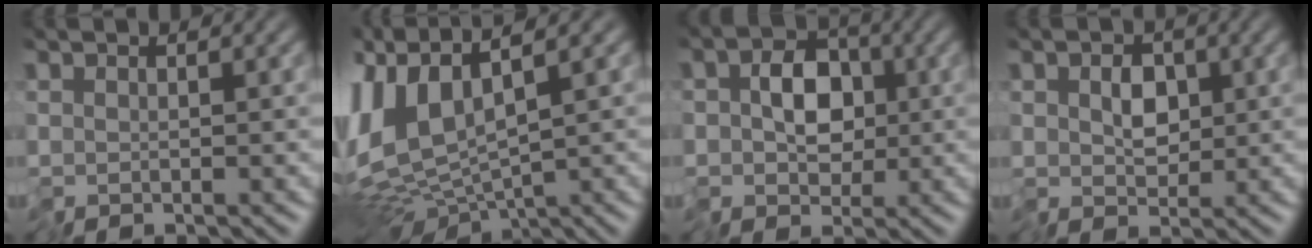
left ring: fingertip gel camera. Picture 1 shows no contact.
{"total": 8.1, "force": [0.8, 4.1, 6.9], "torque": [-0.162, -0.002, 0.020]}
{"total": 4.7, "force": [-0.6, 3.4, 3.2], "torque": [-0.050, 0.003, -0.018]}
{"total": 2.9, "force": [-0.2, 2.0, 2.1], "torque": [-0.036, -0.003, -0.006]}